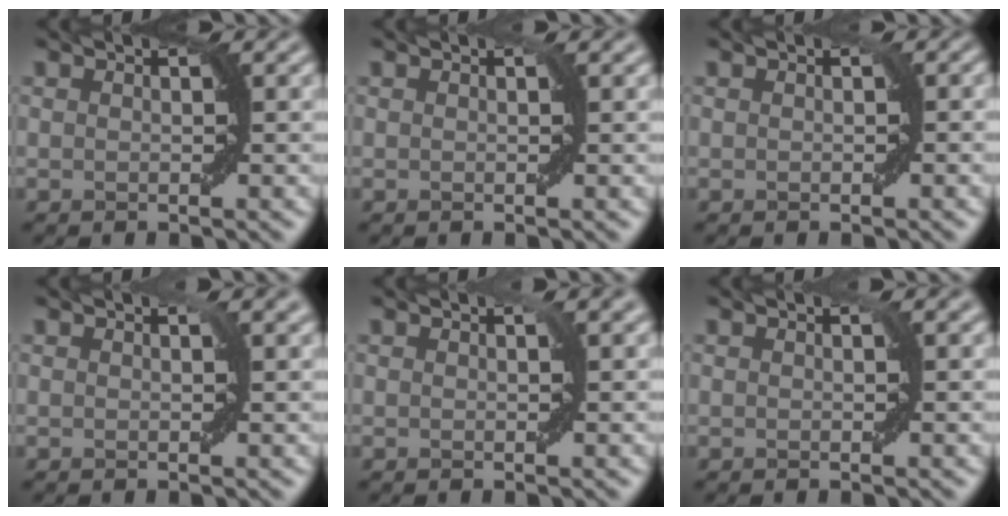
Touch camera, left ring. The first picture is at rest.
{"total": 0.0}
{"total": 0.0}
{"total": 1.2, "force": [0.7, 0.1, 0.9], "torque": [-0.009, 0.001, 0.013]}
{"total": 1.0, "force": [0.6, 0.0, 0.8], "torque": [-0.009, 0.003, 0.011]}
{"total": 0.6, "force": [0.3, 0.0, 0.5], "torque": [-0.004, 0.002, 0.006]}